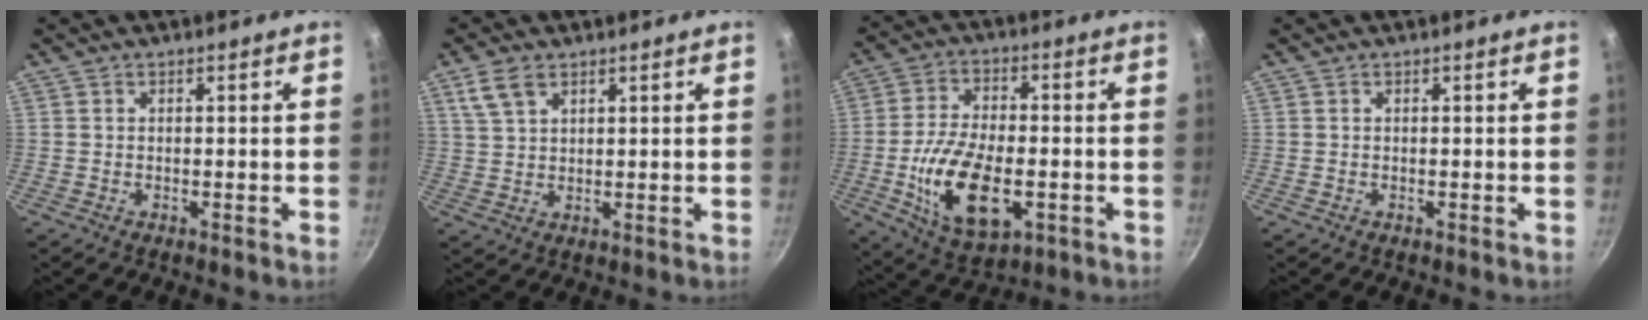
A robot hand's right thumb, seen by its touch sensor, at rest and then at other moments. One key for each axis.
{"total": 5.4, "fx": 3.1, "fy": 2.9, "fz": 3.3, "tx": -0.060, "ty": -0.001, "tz": 0.065}
{"total": 16.0, "fx": -3.8, "fy": 8.3, "fz": 13.1, "tx": -0.234, "ty": 0.010, "tz": -0.062}
{"total": 0.0}